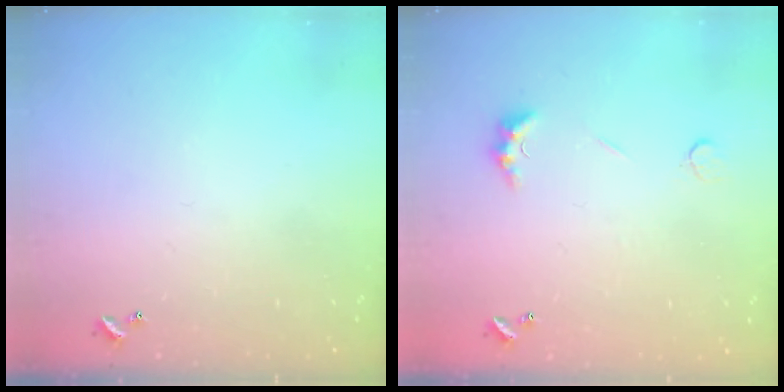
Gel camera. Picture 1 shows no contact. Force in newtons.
{"total": 2.5, "press": 2.4, "slide": 0.7}